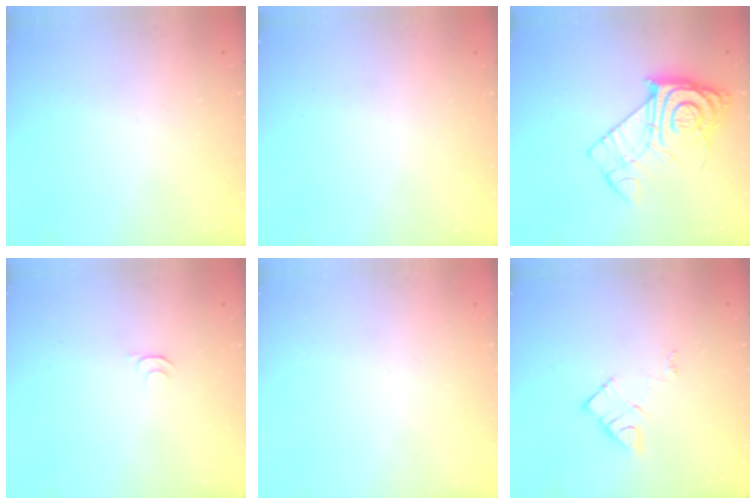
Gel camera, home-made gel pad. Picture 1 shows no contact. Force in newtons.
{"total": 0.0}
{"total": 14.6, "press": 14.5, "slide": 1.4}
{"total": 3.9, "press": 3.8, "slide": 0.5}
{"total": 0.0}
{"total": 8.2, "press": 8.2, "slide": 0.5}